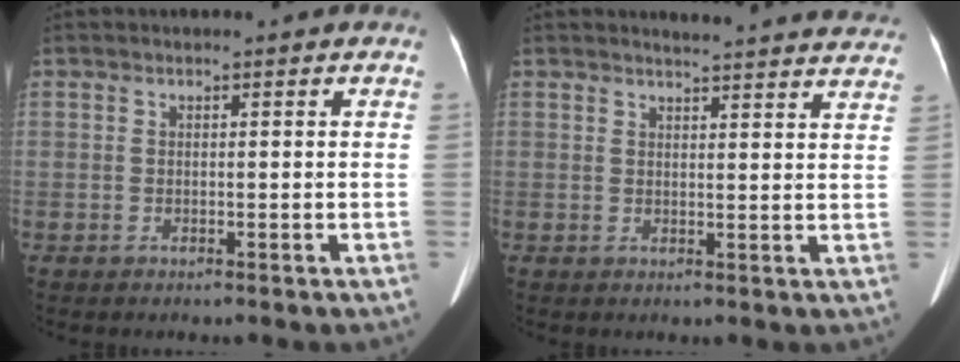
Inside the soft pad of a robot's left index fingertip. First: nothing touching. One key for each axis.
{"total": 17.2, "fx": 16.6, "fy": 1.5, "fz": 4.2, "tx": -0.043, "ty": -0.038, "tz": 0.179}